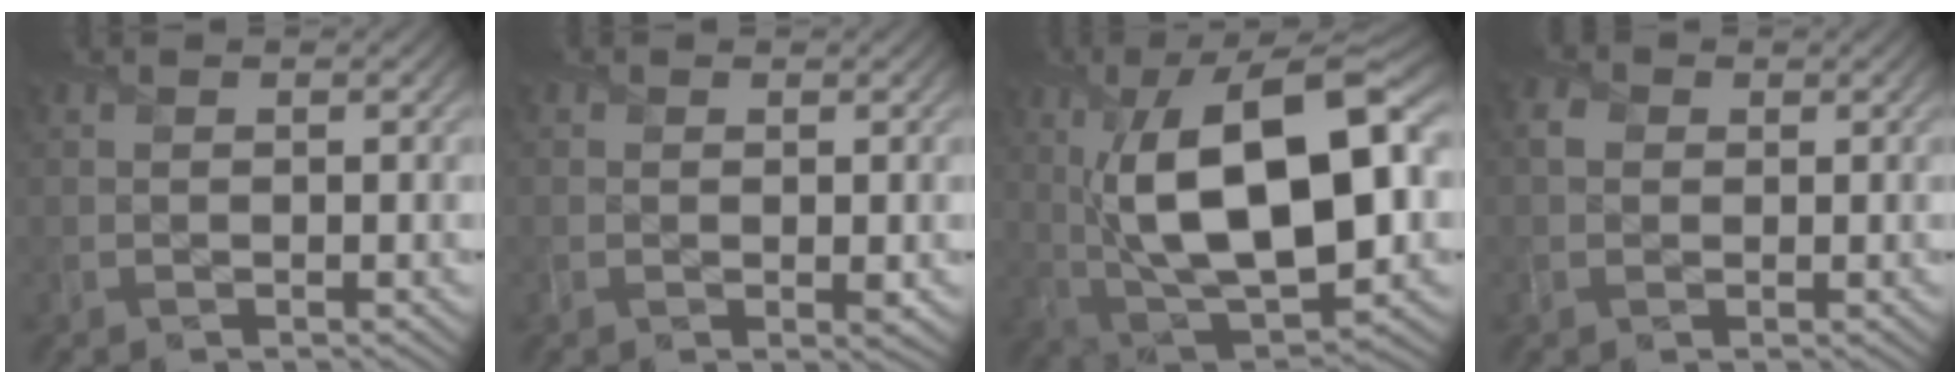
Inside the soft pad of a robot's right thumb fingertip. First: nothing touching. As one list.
[{"total": 0.9, "force": [-0.2, 0.6, 0.7], "torque": [-0.010, -0.009, -0.003]}, {"total": 18.2, "force": [2.3, 8.0, 16.2], "torque": [-0.281, 0.016, 0.027]}, {"total": 1.9, "force": [0.4, 1.7, 0.9], "torque": [-0.027, 0.003, 0.002]}]